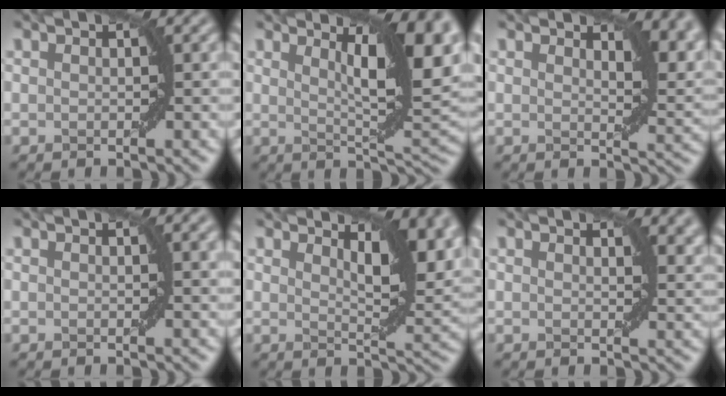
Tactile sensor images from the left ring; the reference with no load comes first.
{"total": 9.5, "force": [3.6, 2.2, 8.6], "torque": [-0.115, 0.005, 0.063]}
{"total": 4.2, "force": [2.7, 1.6, 2.9], "torque": [-0.037, -0.005, 0.036]}
{"total": 1.4, "force": [0.5, 0.1, 1.2], "torque": [-0.014, 0.001, 0.009]}
{"total": 6.4, "force": [3.6, 2.0, 4.9], "torque": [-0.066, 0.000, 0.059]}
{"total": 2.8, "force": [1.8, 1.1, 1.9], "torque": [-0.022, -0.004, 0.028]}